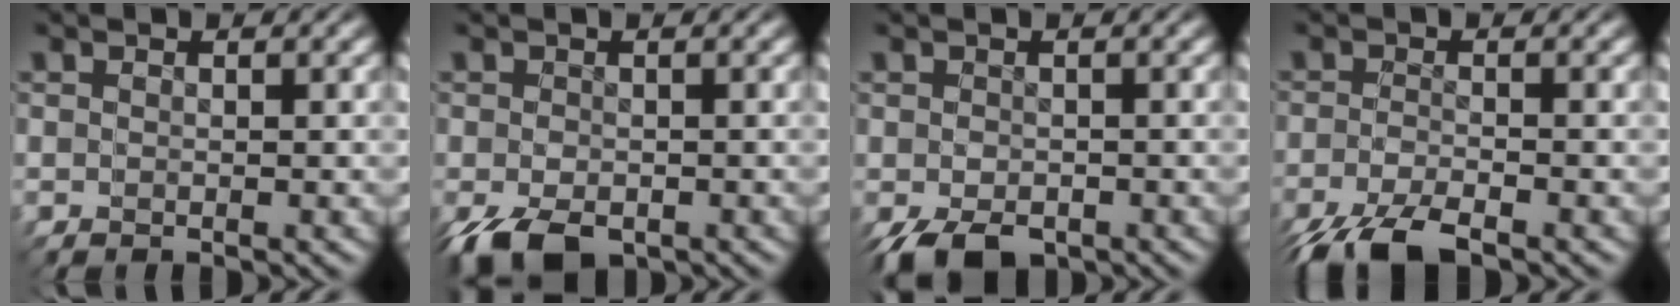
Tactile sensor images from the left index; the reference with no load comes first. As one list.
[{"total": 3.2, "force": [-2.4, 1.9, 0.7], "torque": [-0.020, -0.025, -0.023]}, {"total": 2.2, "force": [-1.5, 1.6, 0.4], "torque": [-0.010, -0.019, -0.010]}, {"total": 4.9, "force": [-4.8, -1.0, -0.1], "torque": [-0.015, -0.017, -0.070]}]